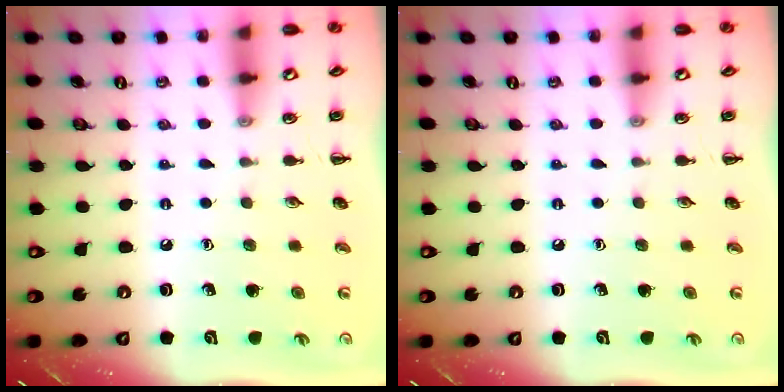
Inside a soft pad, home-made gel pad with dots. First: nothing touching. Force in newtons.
{"total": 0.0}